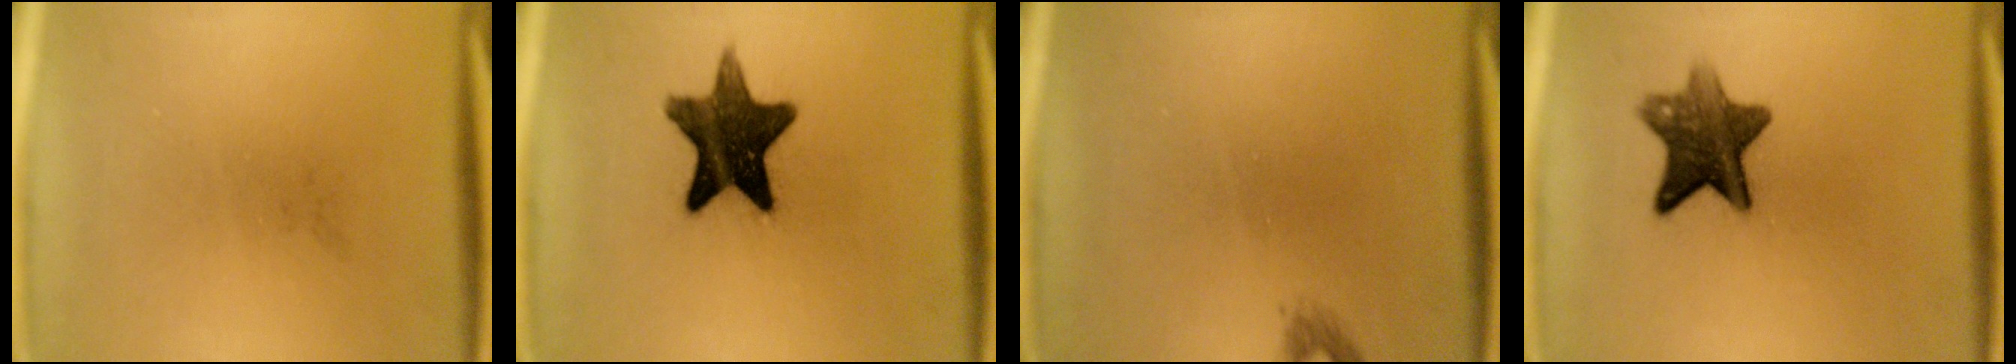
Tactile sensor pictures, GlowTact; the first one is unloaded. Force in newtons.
{"total": 13.6}
{"total": 0.9}
{"total": 9.1}